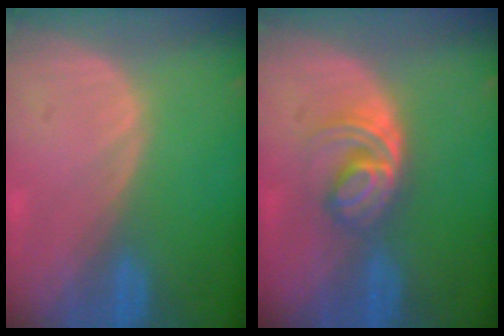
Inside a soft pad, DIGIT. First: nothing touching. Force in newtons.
{"total": 6.2, "press": 5.2, "slide": 3.4}